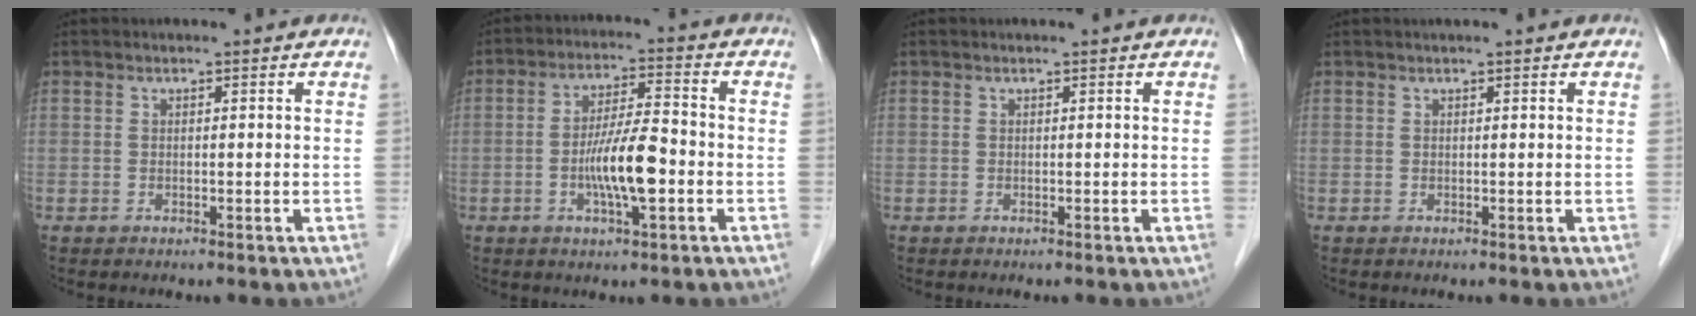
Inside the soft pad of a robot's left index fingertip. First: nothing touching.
{"total": 8.1, "force": [-2.2, 1.1, 7.7], "torque": [-0.150, -0.001, -0.043]}
{"total": 0.0}
{"total": 1.5, "force": [1.2, 0.1, 0.8], "torque": [-0.008, 0.021, 0.018]}